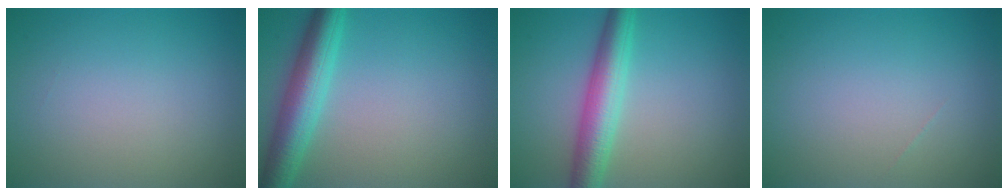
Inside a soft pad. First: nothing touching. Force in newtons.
{"total": 5.5, "press": 5.5, "slide": 0.2}
{"total": 4.9, "press": 4.9, "slide": 0.0}
{"total": 0.0}